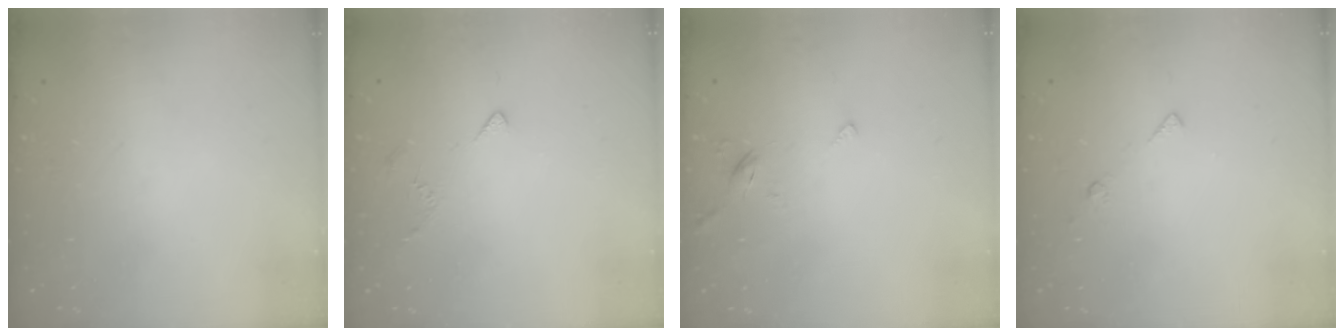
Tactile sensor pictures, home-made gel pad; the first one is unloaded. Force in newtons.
{"total": 3.0, "press": 2.9, "slide": 0.8}
{"total": 2.7, "press": 2.6, "slide": 0.7}
{"total": 5.4, "press": 5.3, "slide": 0.7}